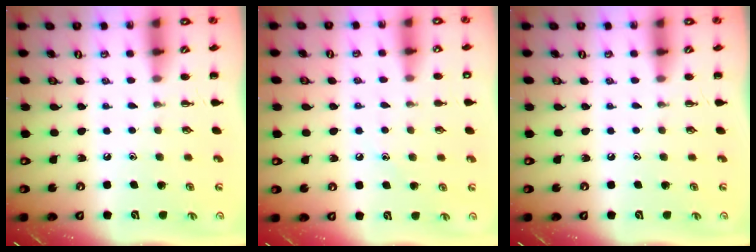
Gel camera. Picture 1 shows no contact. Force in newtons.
{"total": 7.2, "press": 7.0, "slide": 1.7}
{"total": 0.0}